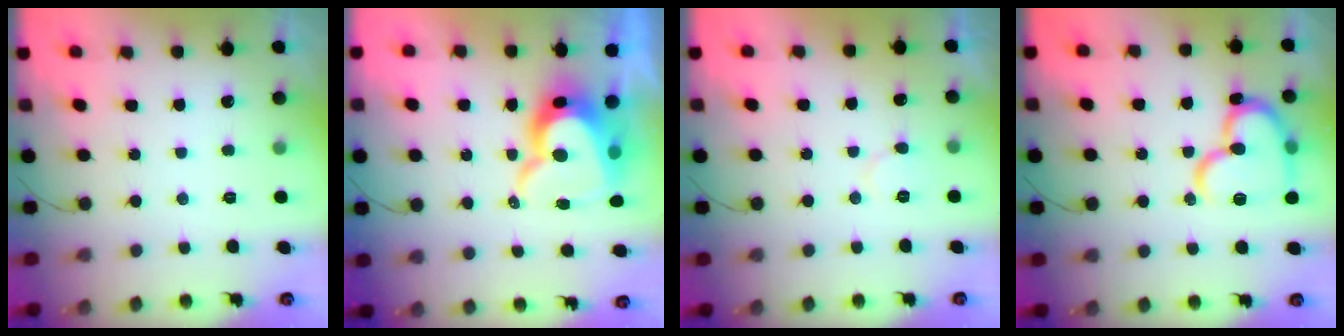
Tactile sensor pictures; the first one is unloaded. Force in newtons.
{"total": 15.4, "press": 15.3, "slide": 1.3}
{"total": 4.8, "press": 4.8, "slide": 0.4}
{"total": 18.0, "press": 18.0, "slide": 1.6}